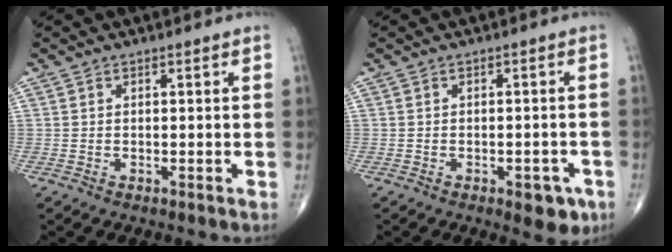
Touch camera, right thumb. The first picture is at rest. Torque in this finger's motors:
{"motor_torque": [0.64, 0.80, 0.03, 0.06, 0.14]}